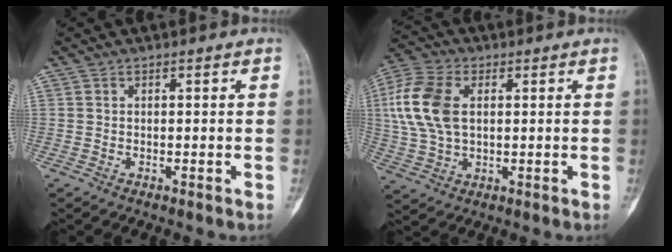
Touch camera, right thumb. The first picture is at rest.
{"total": 12.9, "force": [2.4, 8.0, 9.9], "torque": [-0.219, 0.011, 0.046]}